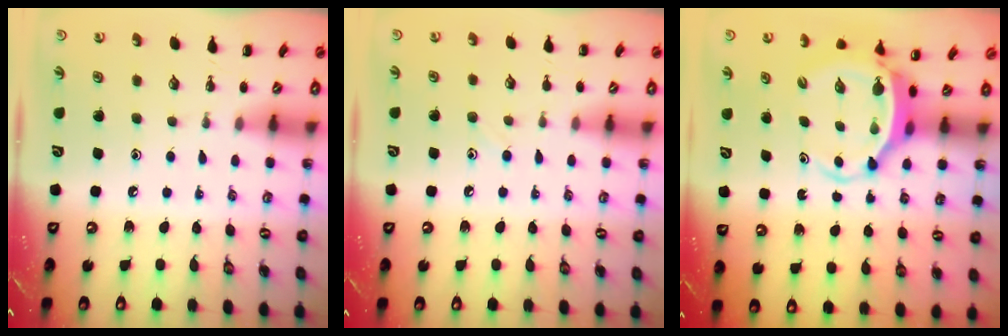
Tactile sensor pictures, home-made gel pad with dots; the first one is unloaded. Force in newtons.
{"total": 5.3, "press": 4.9, "slide": 2.0}
{"total": 5.1, "press": 5.0, "slide": 1.0}